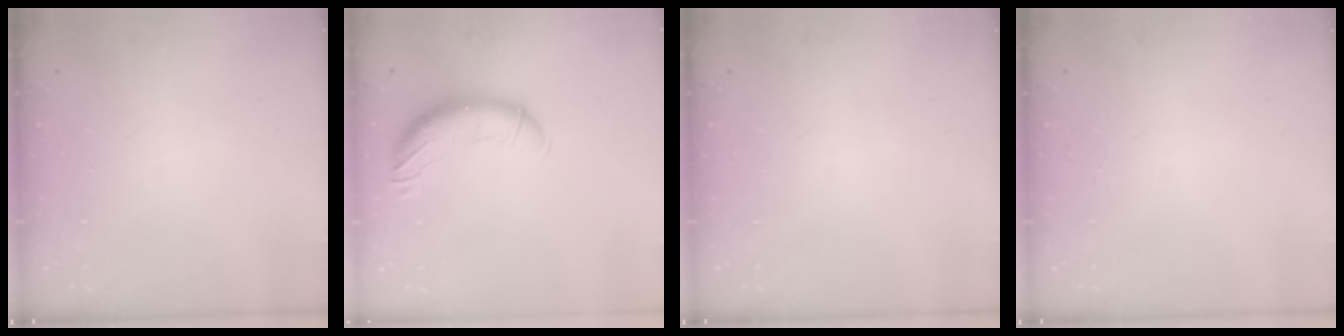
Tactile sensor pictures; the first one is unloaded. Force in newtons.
{"total": 11.2, "press": 11.1, "slide": 1.7}
{"total": 0.0}
{"total": 0.0}